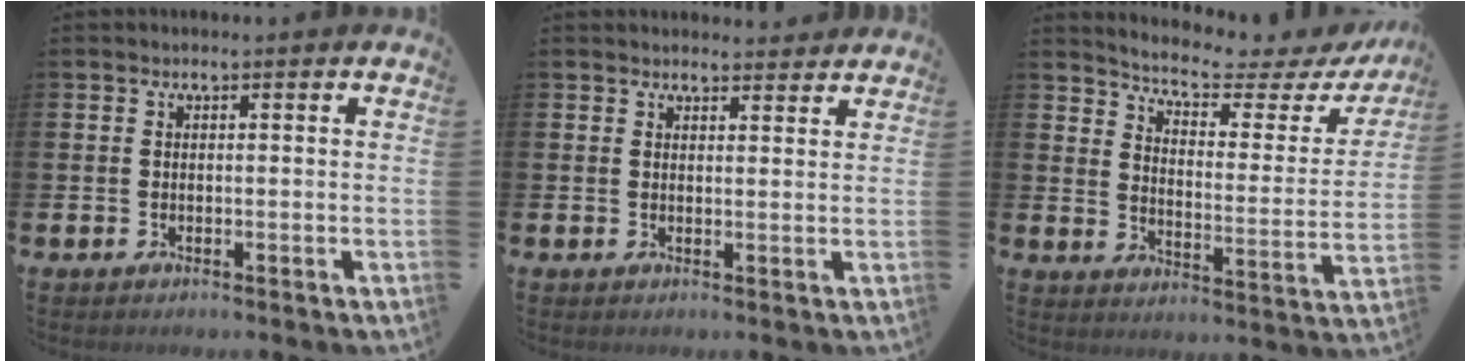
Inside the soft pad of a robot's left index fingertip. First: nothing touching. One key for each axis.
{"total": 2.2, "fx": 2.1, "fy": 0.4, "fz": -0.1, "tx": 0.005, "ty": -0.012, "tz": 0.038}
{"total": 5.7, "fx": 5.2, "fy": 1.1, "fz": 2.1, "tx": -0.064, "ty": -0.039, "tz": 0.081}